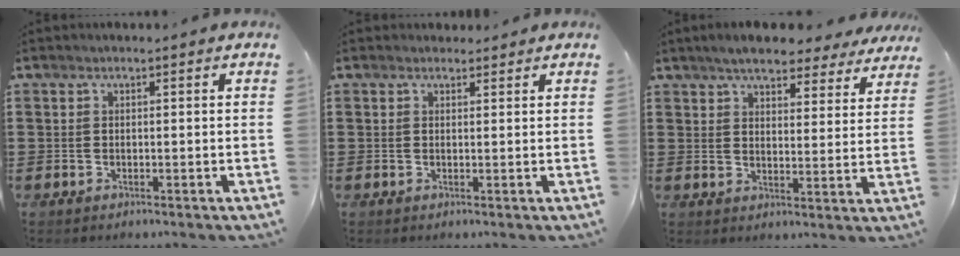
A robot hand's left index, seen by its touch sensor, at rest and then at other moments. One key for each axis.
{"total": 1.0, "fx": 0.8, "fy": 0.5, "fz": 0.1, "tx": 0.004, "ty": 0.000, "tz": 0.014}
{"total": 5.5, "fx": 5.0, "fy": 1.0, "fz": 1.9, "tx": -0.049, "ty": -0.016, "tz": 0.090}